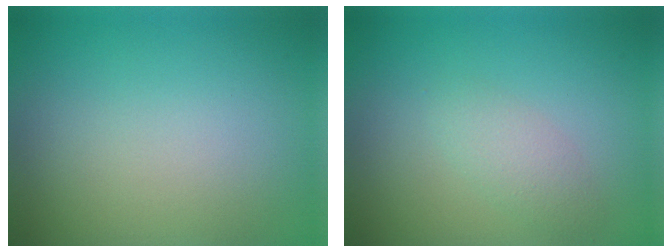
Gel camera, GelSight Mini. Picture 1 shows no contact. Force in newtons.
{"total": 1.7, "press": 1.7, "slide": 0.0}